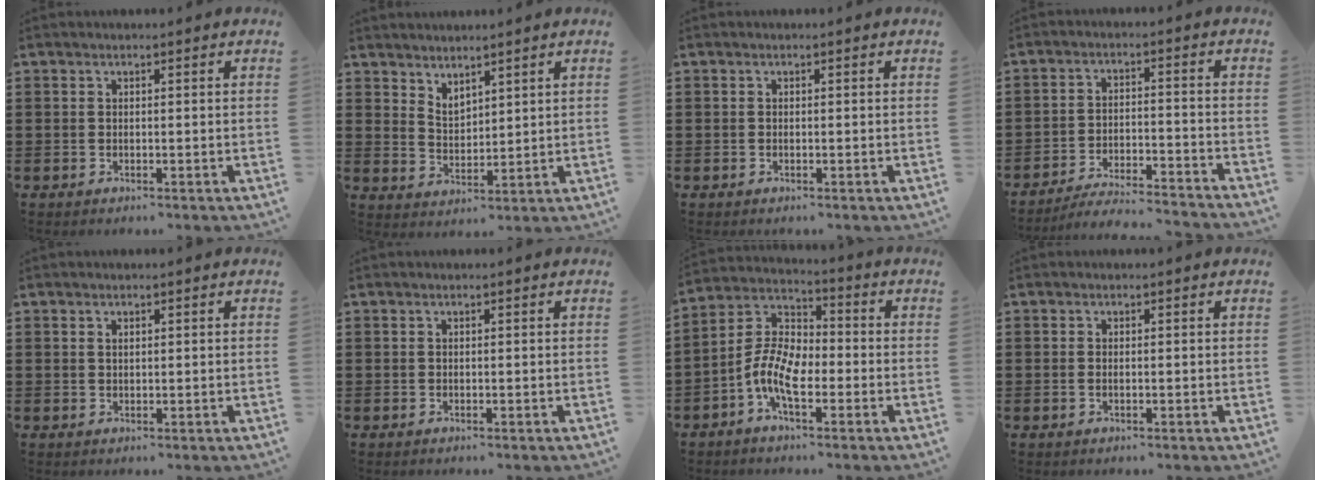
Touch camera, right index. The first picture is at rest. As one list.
[{"total": 3.0, "force": [2.8, 1.1, 0.2], "torque": [-0.012, -0.001, 0.053]}, {"total": 0.0}, {"total": 5.2, "force": [-5.0, 0.0, 1.3], "torque": [-0.030, -0.003, -0.101]}, {"total": 0.6, "force": [0.3, 0.4, 0.4], "torque": [-0.010, 0.002, 0.006]}, {"total": 0.0}, {"total": 8.9, "force": [-3.5, 4.2, 7.0], "torque": [-0.174, -0.006, -0.074]}, {"total": 0.5, "force": [-0.1, 0.1, 0.5], "torque": [-0.011, -0.003, -0.002]}]